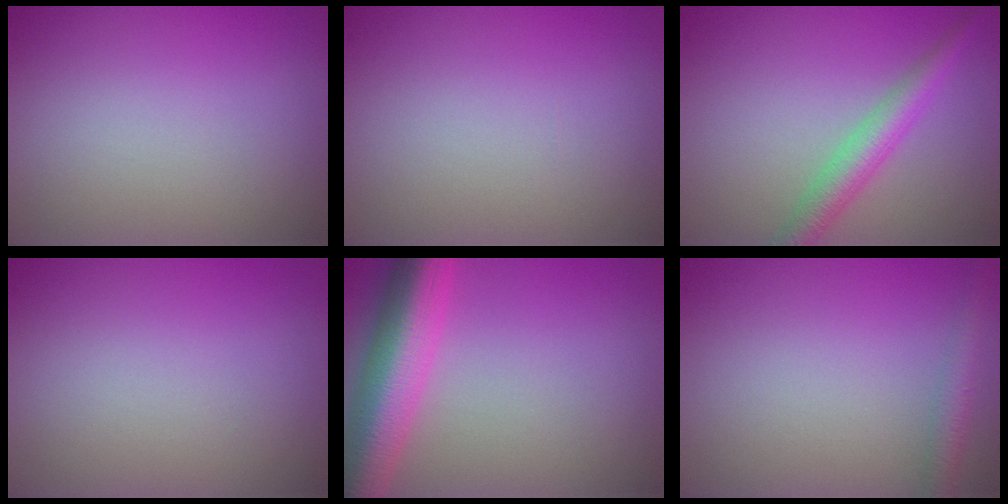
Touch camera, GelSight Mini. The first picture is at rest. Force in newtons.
{"total": 0.0}
{"total": 3.3, "press": 3.3, "slide": 0.1}
{"total": 0.0}
{"total": 8.5, "press": 8.5, "slide": 0.4}
{"total": 2.2, "press": 2.2, "slide": 0.1}